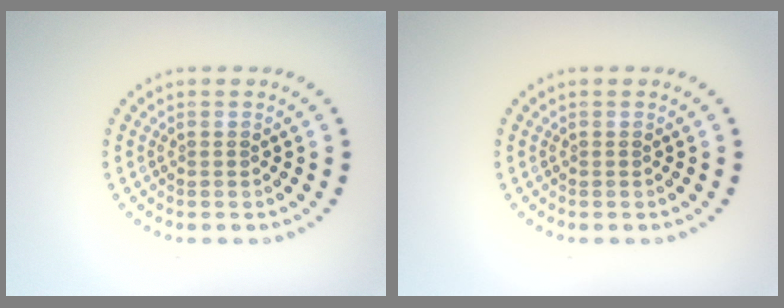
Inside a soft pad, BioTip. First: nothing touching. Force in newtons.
{"total": 0.0}